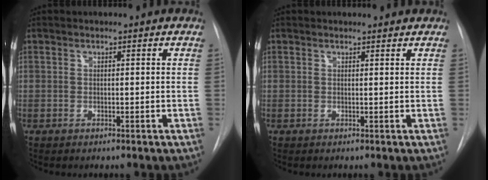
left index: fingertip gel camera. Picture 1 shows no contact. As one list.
[{"total": 1.9, "force": [1.9, 0.3, 0.1], "torque": [-0.009, 0.003, 0.018]}]